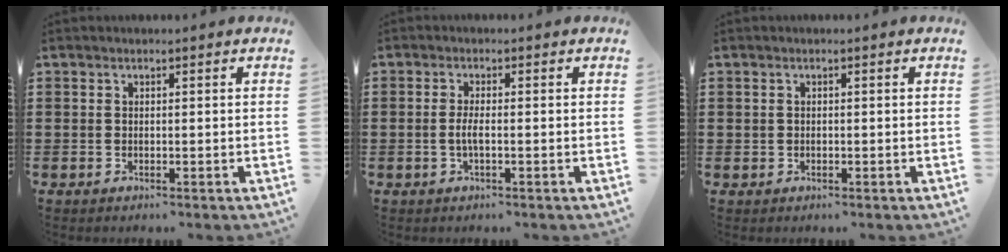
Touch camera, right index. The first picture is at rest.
{"total": 2.2, "force": [-0.5, 0.3, 2.2], "torque": [-0.055, -0.007, -0.014]}
{"total": 0.5, "force": [0.1, 0.5, 0.1], "torque": [-0.003, 0.004, 0.001]}